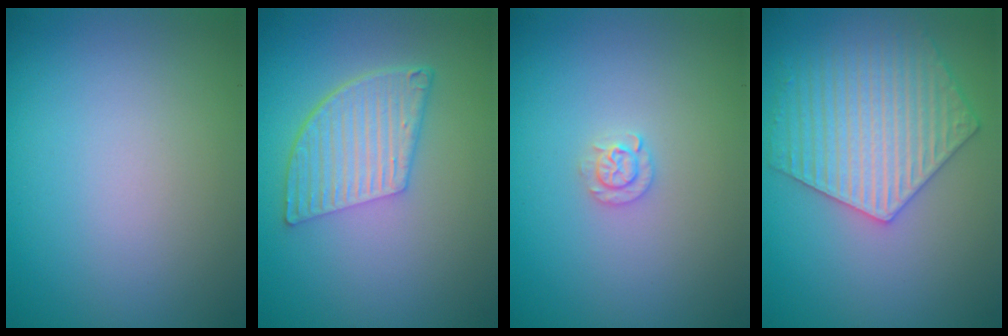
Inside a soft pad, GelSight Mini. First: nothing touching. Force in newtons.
{"total": 5.5, "press": 3.8, "slide": 4.0}
{"total": 1.3, "press": 1.3, "slide": 0.2}
{"total": 5.4, "press": 5.0, "slide": 2.1}